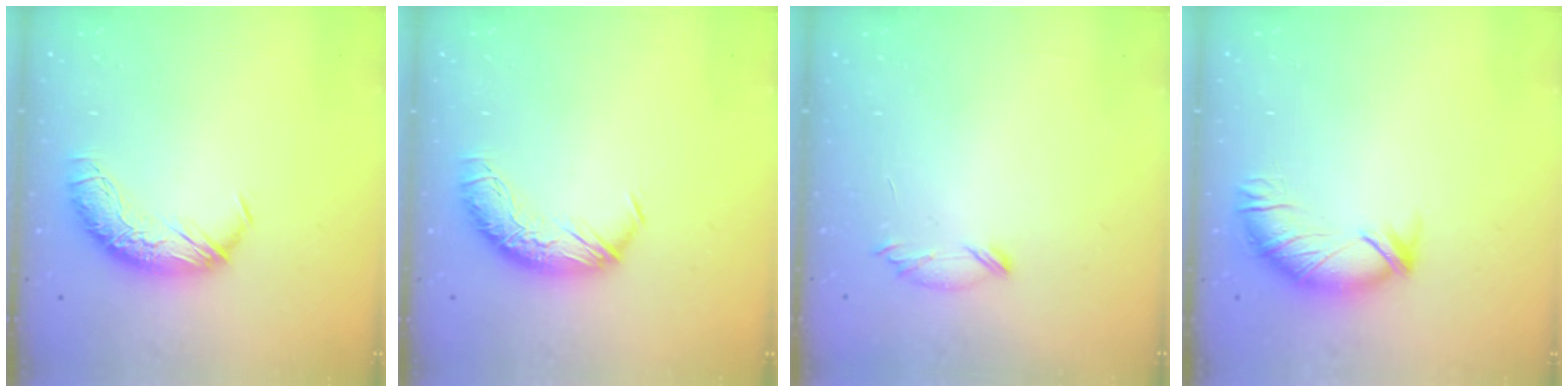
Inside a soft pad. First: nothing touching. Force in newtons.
{"total": 0.0}
{"total": 6.9, "press": 6.8, "slide": 0.8}
{"total": 3.0, "press": 2.9, "slide": 0.8}